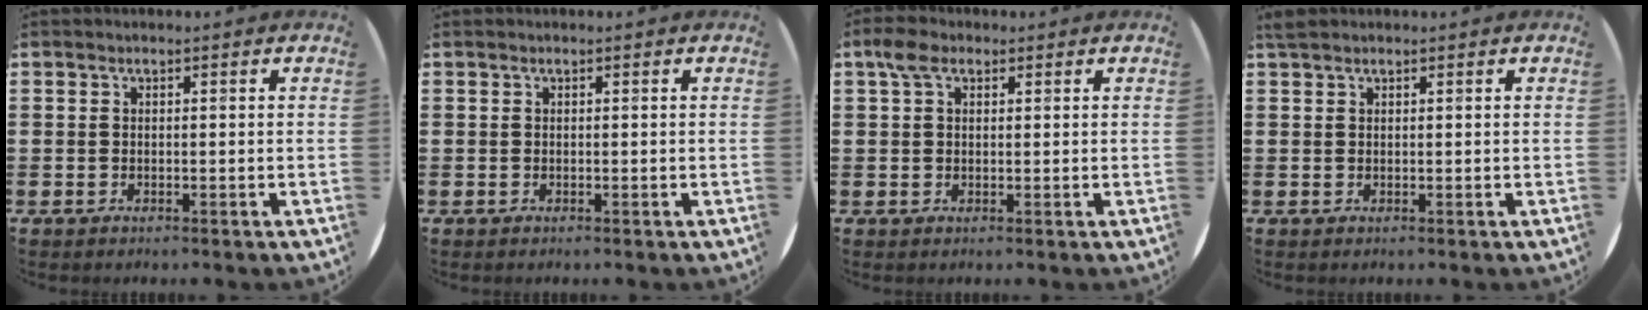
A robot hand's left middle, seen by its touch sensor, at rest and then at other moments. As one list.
[{"total": 0.0}, {"total": 3.0, "force": [1.8, 1.7, 1.6], "torque": [-0.028, 0.007, 0.031]}, {"total": 0.9, "force": [0.9, 0.2, 0.3], "torque": [-0.007, 0.003, 0.016]}]